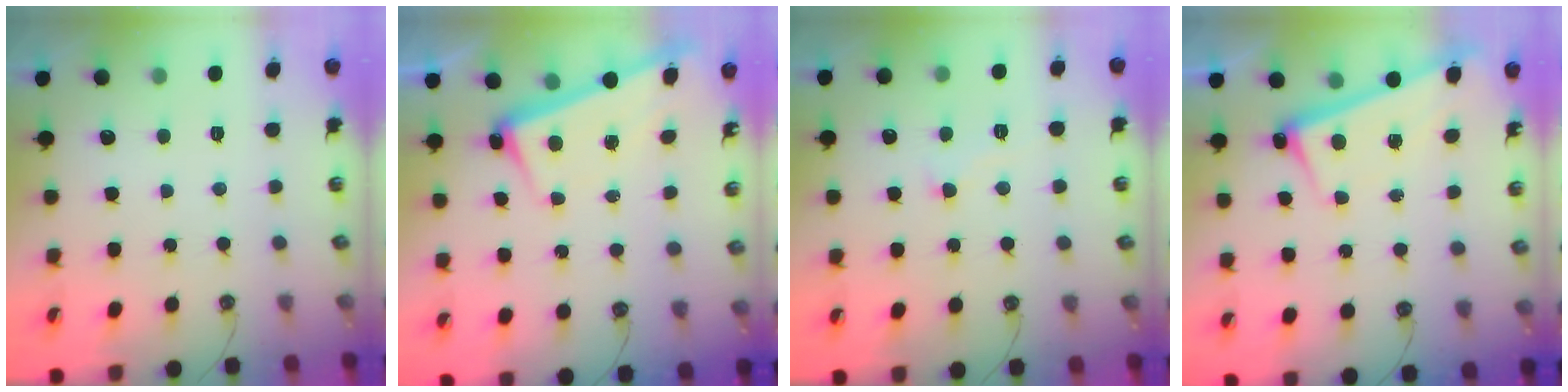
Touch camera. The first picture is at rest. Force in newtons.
{"total": 2.6, "press": 2.4, "slide": 1.0}
{"total": 2.2, "press": 2.2, "slide": 0.6}
{"total": 2.8, "press": 2.7, "slide": 0.5}